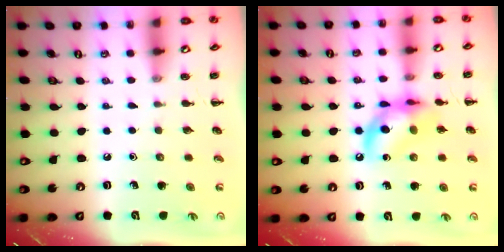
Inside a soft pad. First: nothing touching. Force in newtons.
{"total": 11.6, "press": 11.3, "slide": 2.6}